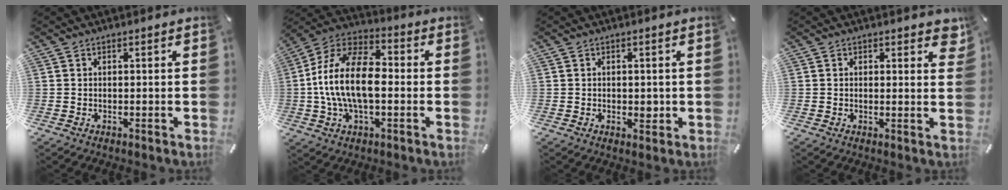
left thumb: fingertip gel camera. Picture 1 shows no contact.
{"total": 16.2, "force": [-2.0, 9.4, 13.1], "torque": [-0.277, 0.012, -0.039]}
{"total": 2.1, "force": [-0.2, 1.5, 1.4], "torque": [-0.012, -0.004, -0.007]}
{"total": 2.5, "force": [1.4, 1.3, 1.6], "torque": [-0.003, -0.007, 0.018]}